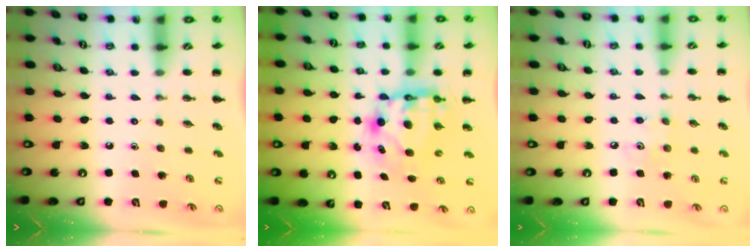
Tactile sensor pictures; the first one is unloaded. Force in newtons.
{"total": 7.7, "press": 7.4, "slide": 2.0}
{"total": 4.8, "press": 4.7, "slide": 1.2}